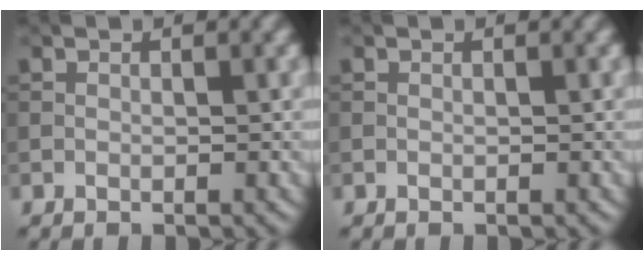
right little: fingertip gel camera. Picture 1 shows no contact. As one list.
[{"total": 0.0}]